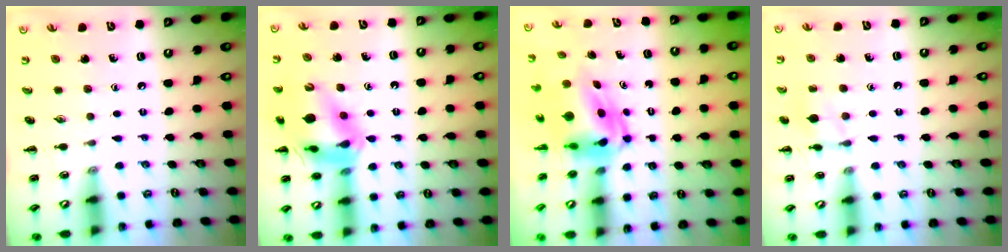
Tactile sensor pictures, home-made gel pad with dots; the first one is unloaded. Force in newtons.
{"total": 16.0, "press": 15.7, "slide": 2.7}
{"total": 5.1, "press": 4.9, "slide": 1.5}
{"total": 8.7, "press": 8.7, "slide": 1.0}